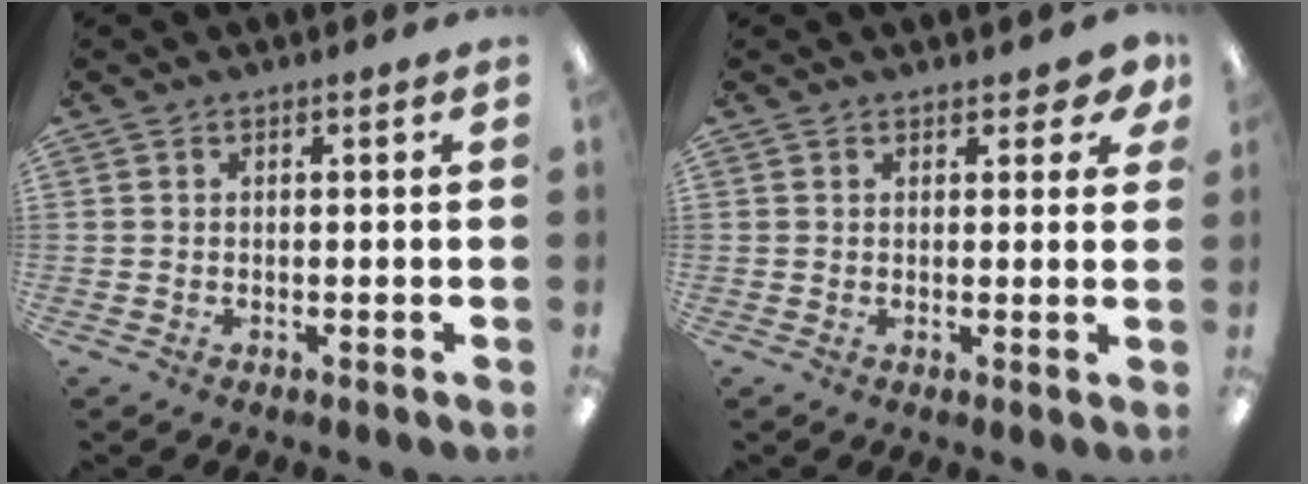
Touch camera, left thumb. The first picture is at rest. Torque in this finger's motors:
{"motor_torque": [-0.08, 0.18, -0.22, 0.07, 0.02]}